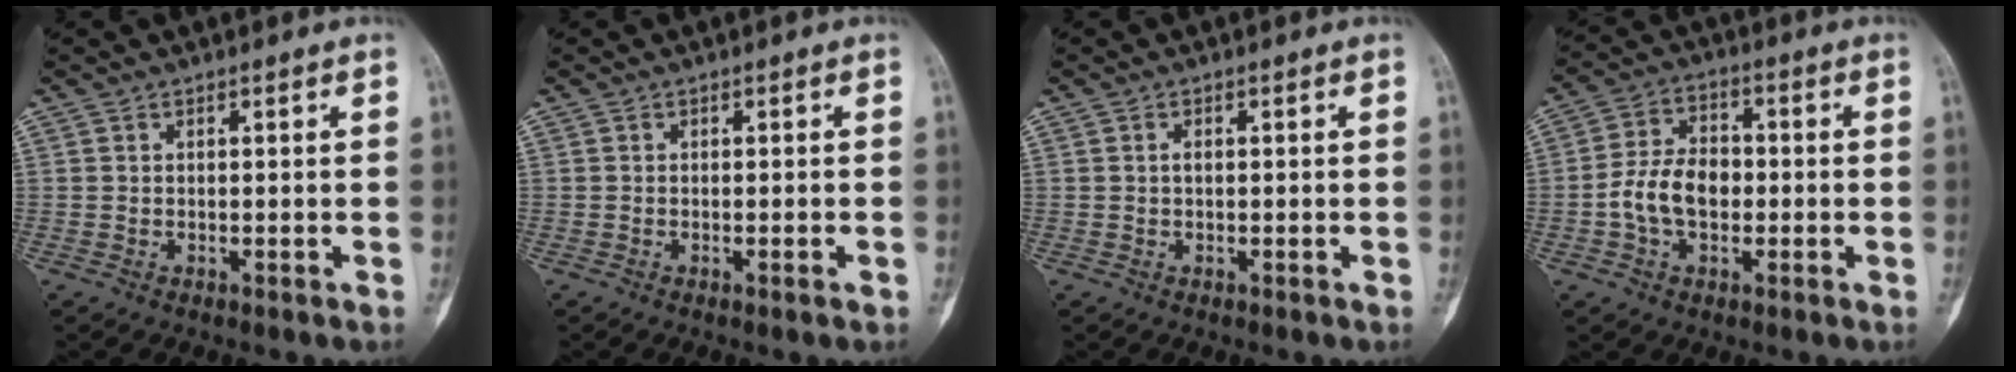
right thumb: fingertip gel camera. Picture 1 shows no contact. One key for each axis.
{"total": 1.1, "fx": -0.5, "fy": 0.1, "fz": 1.0, "tx": -0.018, "ty": -0.002, "tz": -0.006}
{"total": 0.9, "fx": 0.0, "fy": 0.5, "fz": 0.7, "tx": -0.015, "ty": 0.001, "tz": -0.001}
{"total": 9.1, "fx": -1.4, "fy": 6.1, "fz": 6.6, "tx": -0.116, "ty": 0.024, "tz": -0.033}